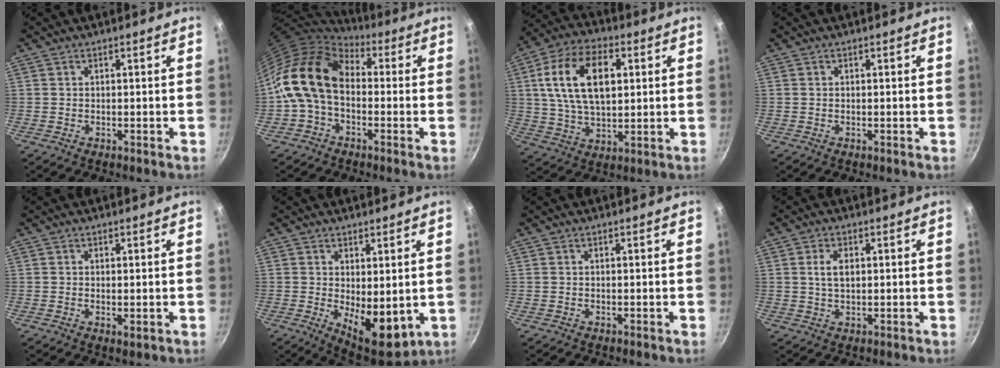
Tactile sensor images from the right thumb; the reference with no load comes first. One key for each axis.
{"total": 15.0, "fx": -0.1, "fy": 10.4, "fz": 10.8, "tx": -0.178, "ty": 0.033, "tz": -0.021}
{"total": 17.2, "fx": 3.9, "fy": 10.1, "fz": 13.4, "tx": -0.228, "ty": 0.004, "tz": 0.066}
{"total": 0.0}
{"total": 1.3, "fx": 0.0, "fy": 0.6, "fz": 1.2, "tx": -0.020, "ty": -0.005, "tz": 0.000}
{"total": 9.9, "fx": -0.2, "fy": 4.8, "fz": 8.7, "tx": -0.102, "ty": -0.024, "tz": 0.011}
{"total": 0.0}
{"total": 3.8, "fx": 0.7, "fy": 2.2, "fz": 3.0, "tx": -0.048, "ty": 0.002, "tz": 0.015}